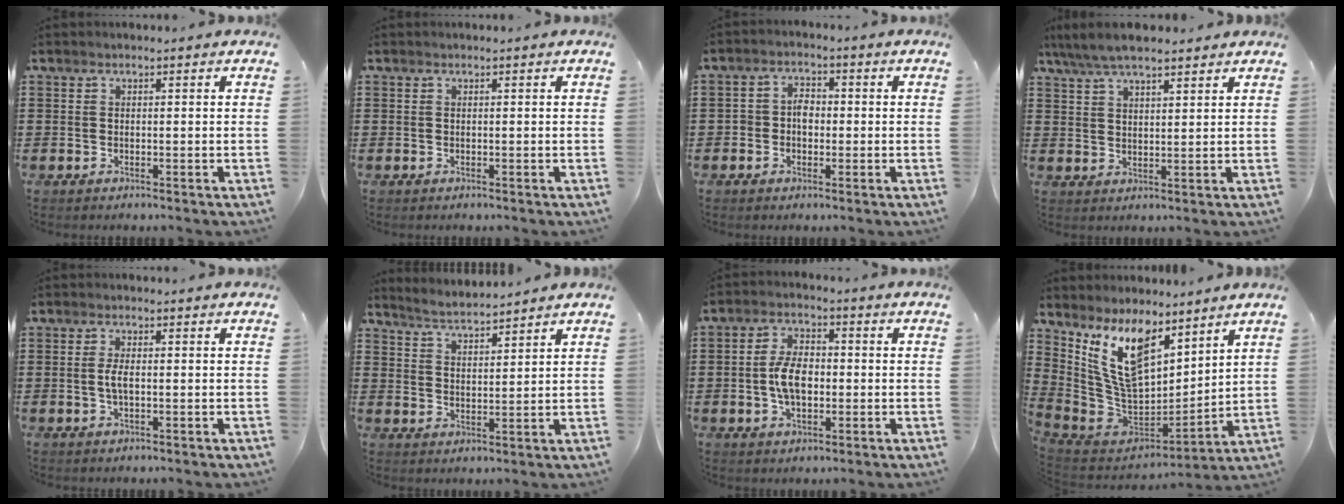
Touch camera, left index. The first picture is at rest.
{"total": 0.0}
{"total": 3.0, "force": [-0.6, 2.2, 1.9], "torque": [-0.042, 0.007, -0.014]}
{"total": 5.9, "force": [5.0, 1.5, 2.9], "torque": [-0.070, -0.006, 0.092]}
{"total": 2.5, "force": [-0.2, 0.8, 2.3], "torque": [-0.058, -0.006, -0.009]}
{"total": 3.7, "force": [3.7, -0.2, 0.5], "torque": [-0.024, -0.014, 0.065]}
{"total": 6.5, "force": [-0.8, 3.6, 5.4], "torque": [-0.120, 0.003, -0.019]}
{"total": 12.6, "force": [7.2, 6.2, 8.3], "torque": [-0.210, -0.035, 0.135]}